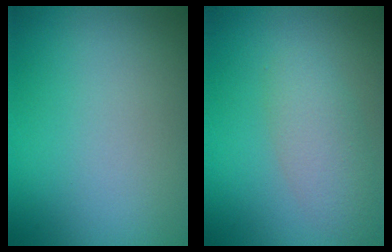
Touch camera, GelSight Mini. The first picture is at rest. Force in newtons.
{"total": 3.0, "press": 3.0, "slide": 0.2}